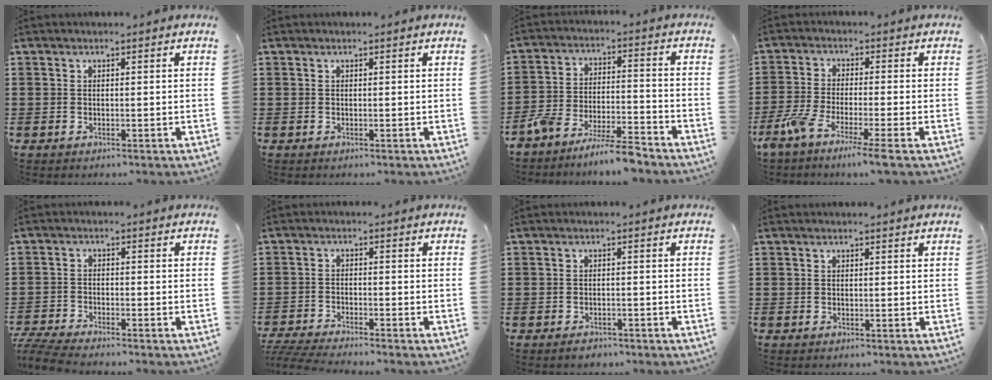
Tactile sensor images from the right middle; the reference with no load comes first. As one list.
[{"total": 0.0}, {"total": 7.6, "force": [-7.4, 0.3, 1.8], "torque": [-0.035, 0.010, -0.143]}, {"total": 5.4, "force": [-4.2, -0.4, 3.4], "torque": [-0.092, -0.026, -0.087]}, {"total": 4.2, "force": [-4.1, 0.0, 0.9], "torque": [-0.036, -0.007, -0.088]}, {"total": 4.0, "force": [-3.9, -0.2, 0.9], "torque": [-0.029, -0.008, -0.083]}, {"total": 1.2, "force": [-1.2, 0.3, 0.1], "torque": [-0.007, 0.000, -0.024]}, {"total": 0.0}]